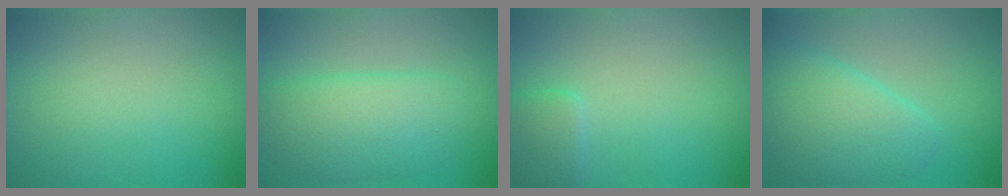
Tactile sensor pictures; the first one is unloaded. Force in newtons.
{"total": 4.6, "press": 4.6, "slide": 0.1}
{"total": 1.8, "press": 1.8, "slide": 0.1}
{"total": 5.0, "press": 5.0, "slide": 0.2}